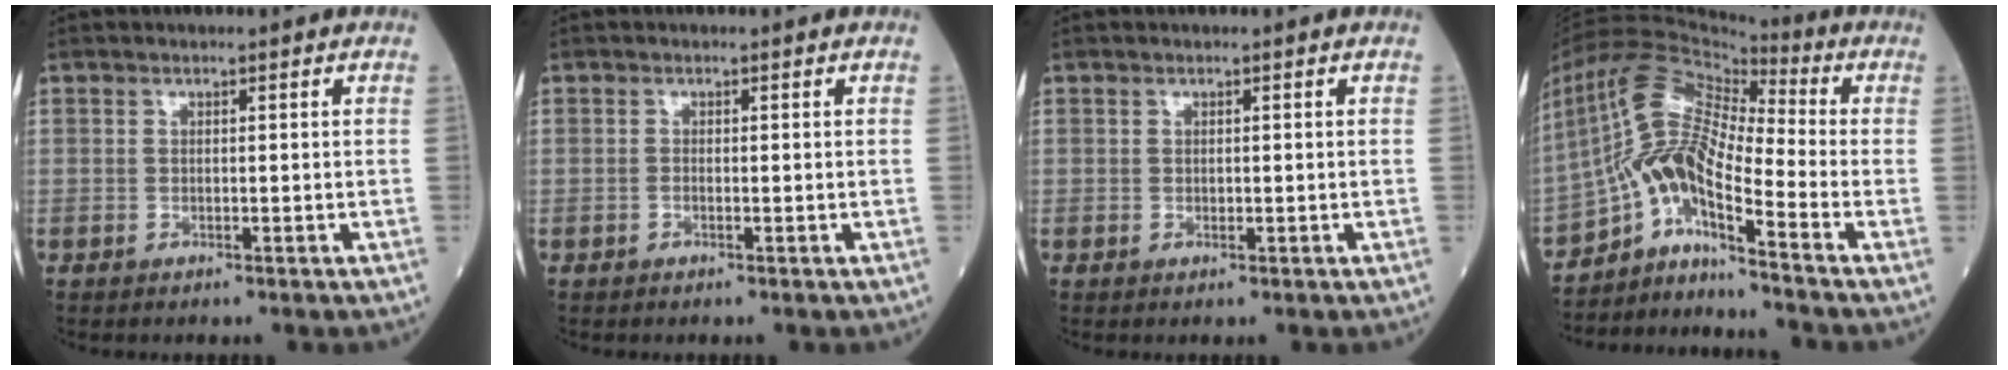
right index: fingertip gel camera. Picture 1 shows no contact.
{"total": 0.0}
{"total": 0.0}
{"total": 12.0, "force": [-6.4, 1.8, 10.0], "torque": [-0.210, 0.018, -0.115]}